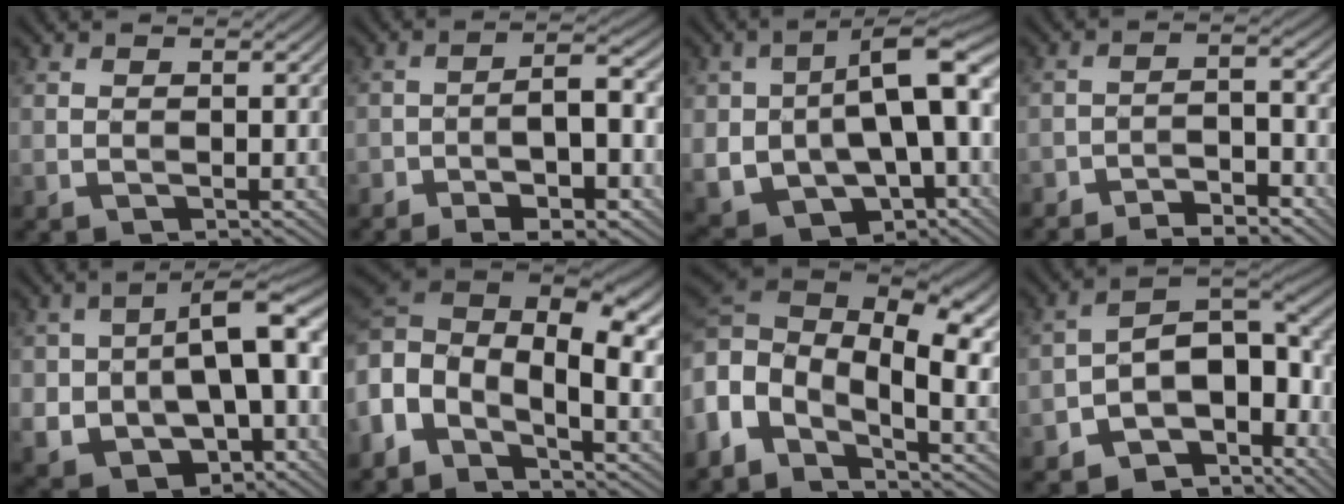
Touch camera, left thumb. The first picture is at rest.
{"total": 8.8, "force": [-4.3, 2.9, 7.1], "torque": [-0.107, 0.000, -0.065]}
{"total": 15.7, "force": [-2.3, 9.5, 12.2], "torque": [-0.220, -0.025, -0.023]}
{"total": 5.4, "force": [-4.7, 1.2, 2.5], "torque": [-0.037, 0.007, -0.084]}
{"total": 13.6, "force": [-2.1, 8.4, 10.5], "torque": [-0.176, -0.020, -0.023]}
{"total": 13.4, "force": [1.3, 7.6, 10.9], "torque": [-0.257, -0.001, 0.018]}
{"total": 15.1, "force": [1.5, 9.1, 12.0], "torque": [-0.279, -0.013, 0.038]}
{"total": 10.2, "force": [-4.9, 5.8, 6.9], "torque": [-0.096, -0.009, -0.091]}